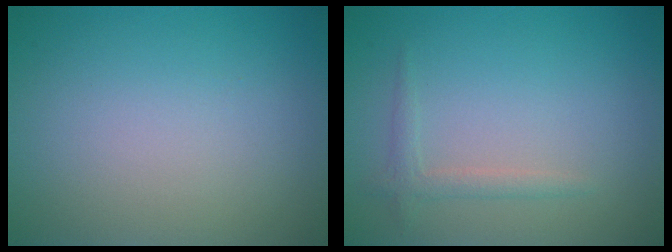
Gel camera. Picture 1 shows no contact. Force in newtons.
{"total": 1.4, "press": 1.4, "slide": 0.1}